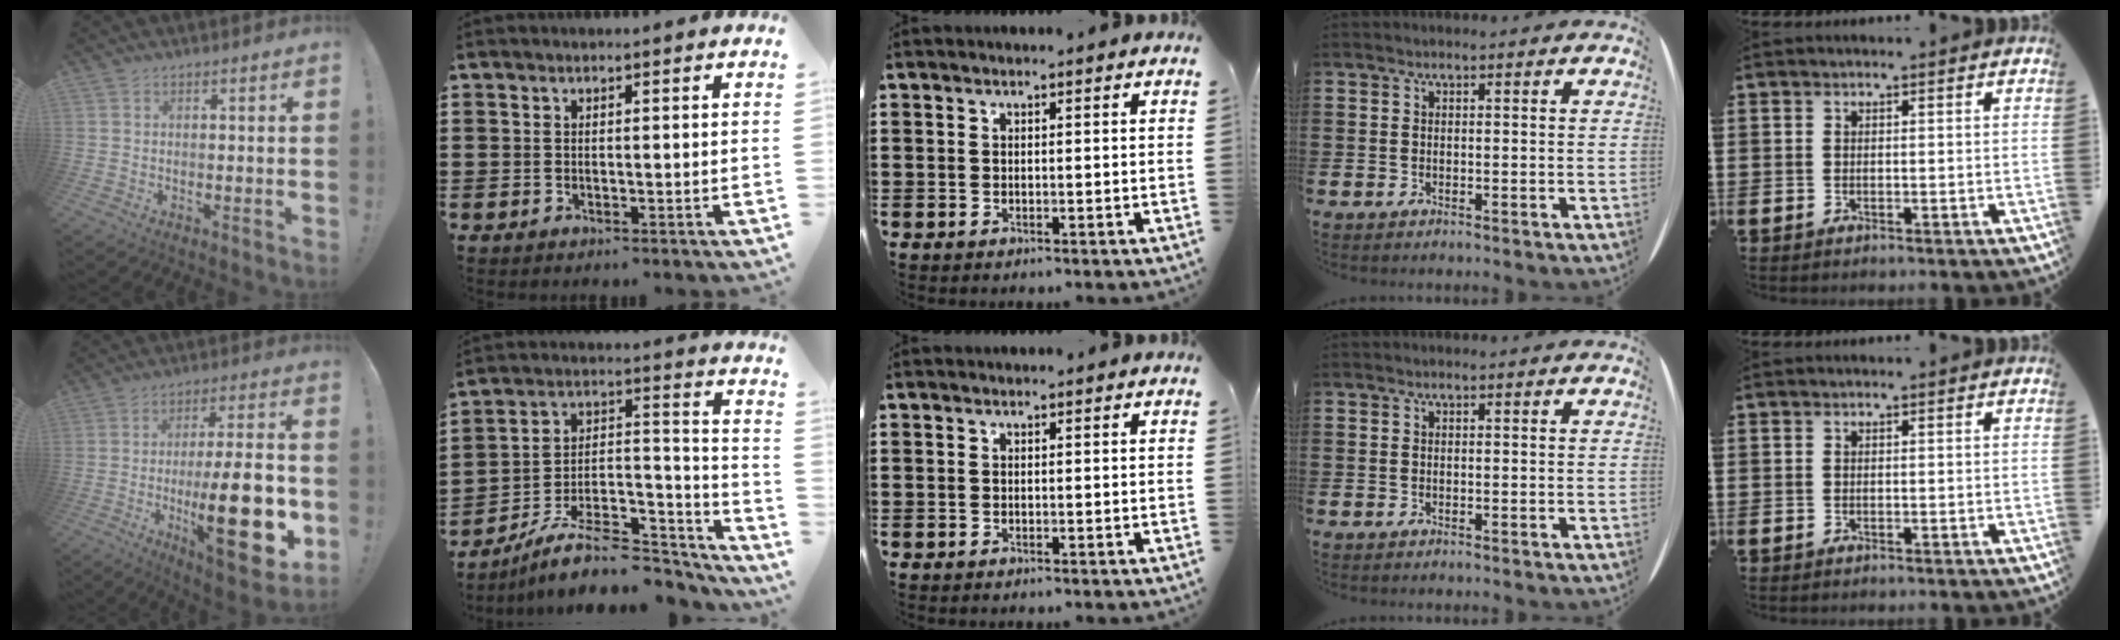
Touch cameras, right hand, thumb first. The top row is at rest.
{"thumb": {"total": 24.7, "force": [-4.6, 7.4, 23.1], "torque": [-0.362, -0.001, -0.065]}, "index": {"total": 9.8, "force": [-7.6, 3.6, 5.1], "torque": [-0.079, 0.026, -0.140]}}